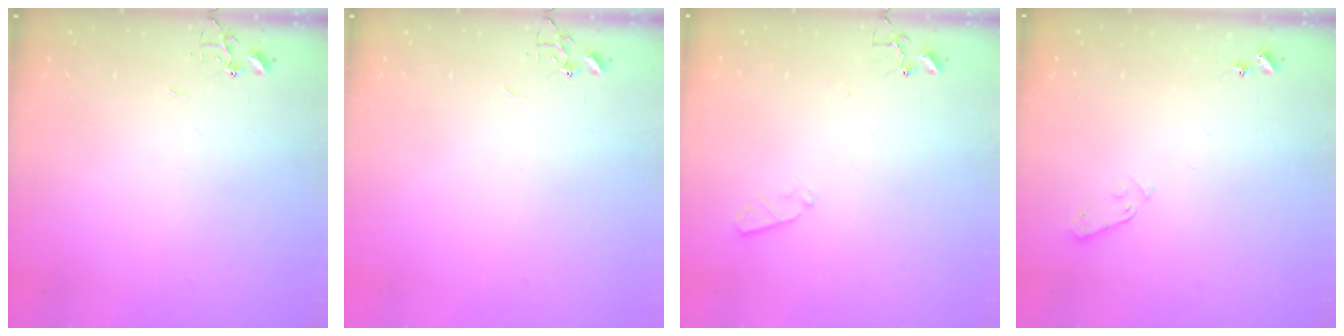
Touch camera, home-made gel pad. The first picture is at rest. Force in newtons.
{"total": 0.0}
{"total": 3.6, "press": 3.5, "slide": 0.6}
{"total": 3.8, "press": 3.7, "slide": 0.7}